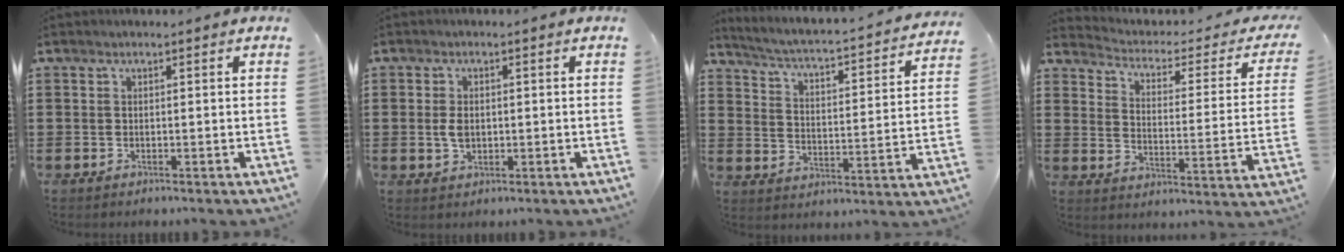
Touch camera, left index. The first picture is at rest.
{"total": 2.9, "force": [0.0, 1.8, 2.3], "torque": [-0.061, -0.001, -0.006]}
{"total": 2.7, "force": [2.4, -0.3, 1.2], "torque": [-0.043, -0.034, 0.027]}
{"total": 2.0, "force": [1.6, 0.5, 1.1], "torque": [-0.038, -0.024, 0.017]}